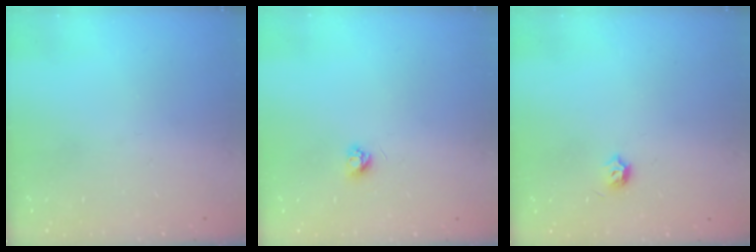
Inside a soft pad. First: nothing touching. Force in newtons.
{"total": 3.2, "press": 3.1, "slide": 0.4}
{"total": 3.7, "press": 3.6, "slide": 0.9}